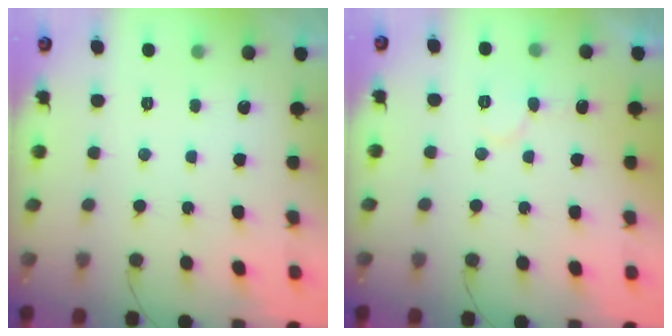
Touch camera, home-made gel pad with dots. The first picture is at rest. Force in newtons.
{"total": 6.2, "press": 6.2, "slide": 0.6}